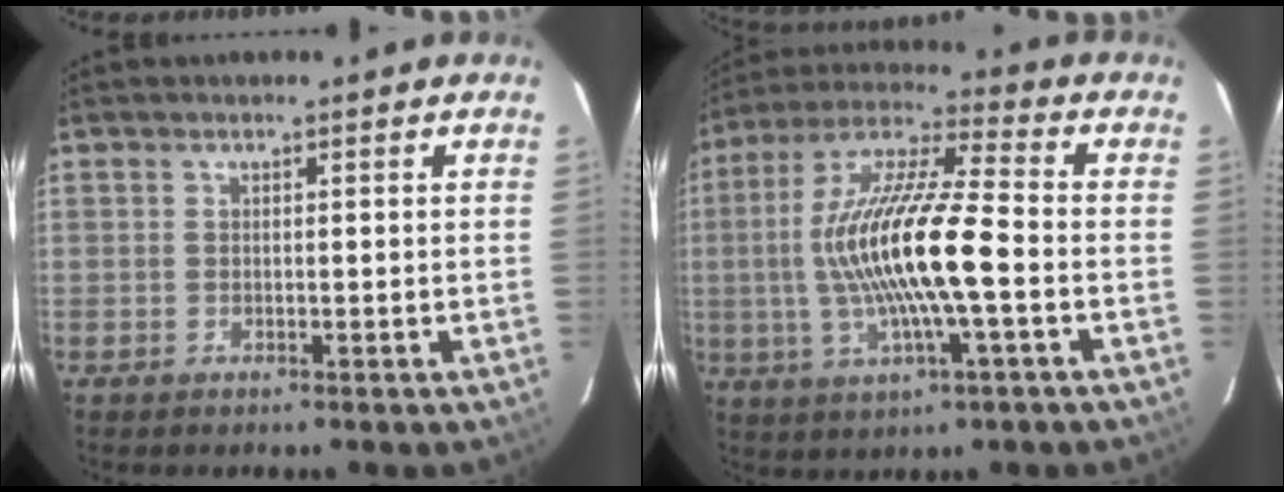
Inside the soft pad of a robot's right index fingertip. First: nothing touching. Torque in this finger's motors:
{"motor_torque": [1.42, -0.72, 1.05, 0.21]}